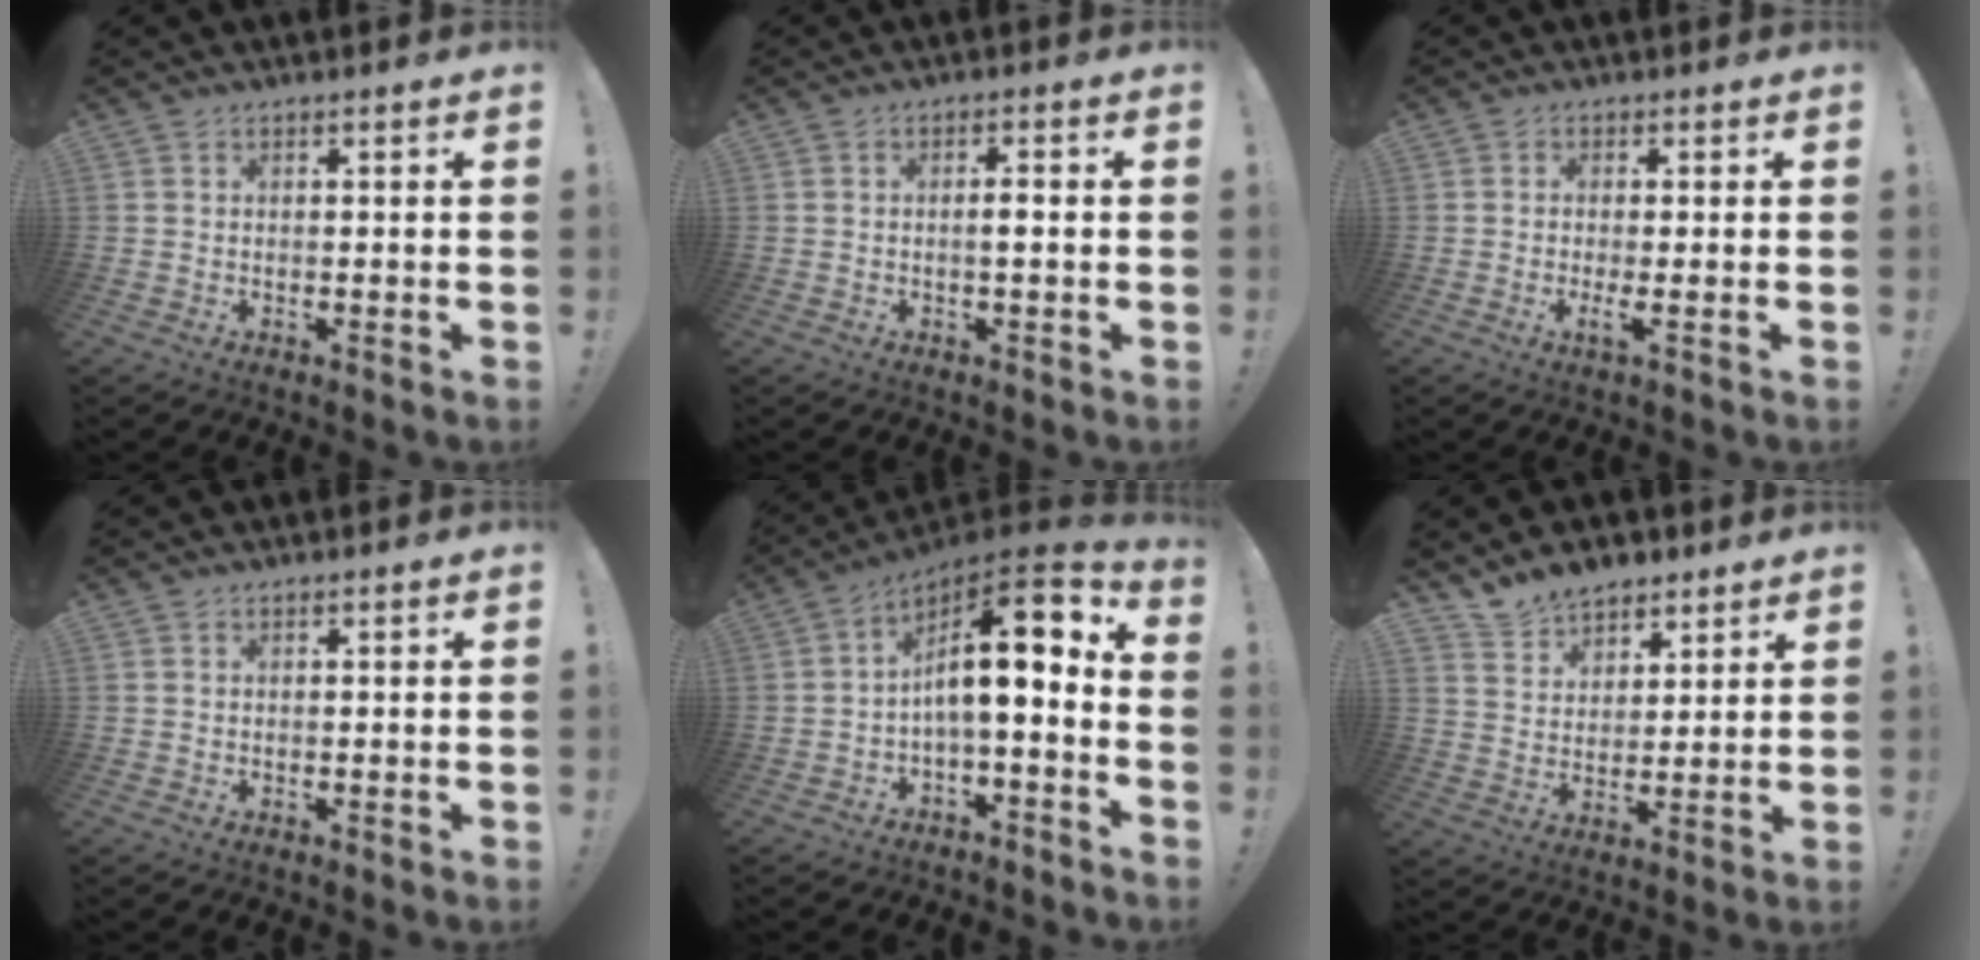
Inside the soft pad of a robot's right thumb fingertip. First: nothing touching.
{"total": 2.7, "force": [-0.4, 0.4, 2.6], "torque": [-0.046, 0.004, -0.011]}
{"total": 3.0, "force": [-0.6, -0.3, 2.9], "torque": [-0.049, -0.012, -0.009]}
{"total": 0.0}
{"total": 13.5, "force": [2.4, 3.5, 12.8], "torque": [-0.206, -0.021, 0.038]}
{"total": 8.7, "force": [7.4, 4.6, 0.9], "torque": [-0.025, -0.054, 0.144]}